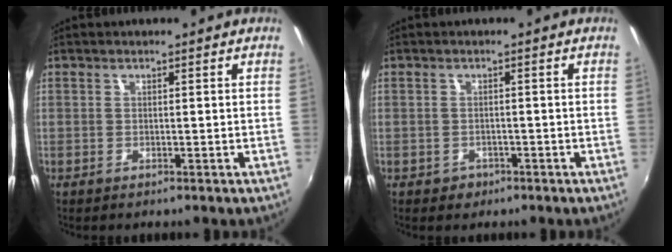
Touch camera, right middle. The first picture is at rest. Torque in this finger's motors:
{"motor_torque": [0.06, -0.26, -0.02, 0.00]}